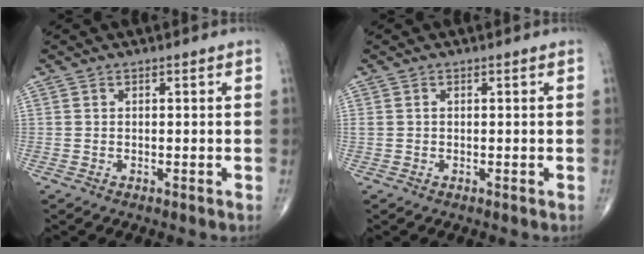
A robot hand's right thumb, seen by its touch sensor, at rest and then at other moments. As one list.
[{"total": 0.6, "force": [0.1, 0.5, 0.4], "torque": [-0.012, 0.006, 0.004]}]